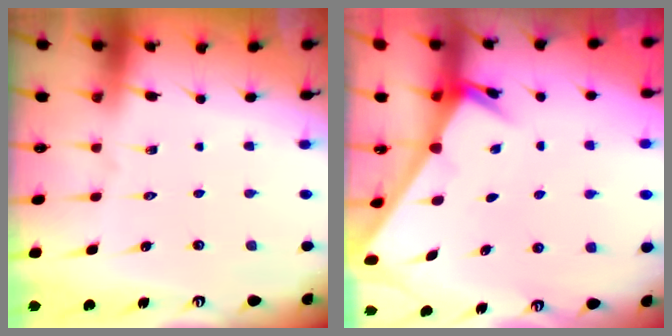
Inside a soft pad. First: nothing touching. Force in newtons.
{"total": 1.9, "press": 1.9, "slide": 0.0}